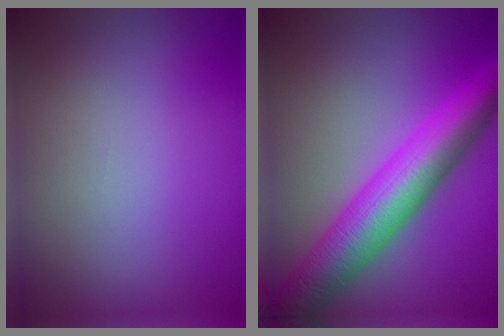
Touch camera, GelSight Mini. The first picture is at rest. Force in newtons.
{"total": 9.0, "press": 9.0, "slide": 0.0}